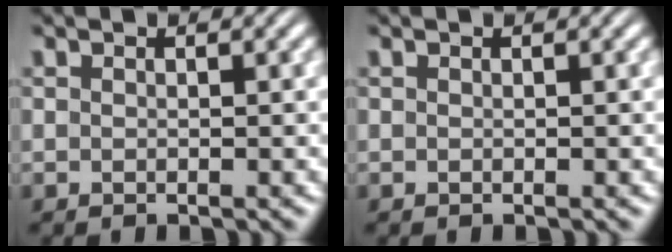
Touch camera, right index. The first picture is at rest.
{"total": 0.0}